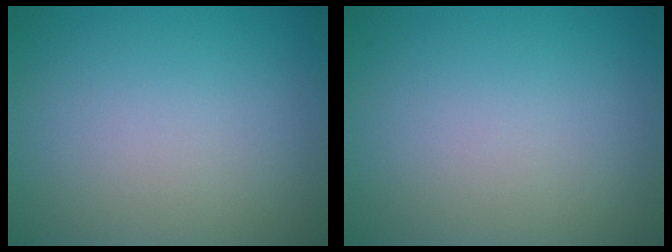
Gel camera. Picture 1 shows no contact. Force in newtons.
{"total": 0.0}